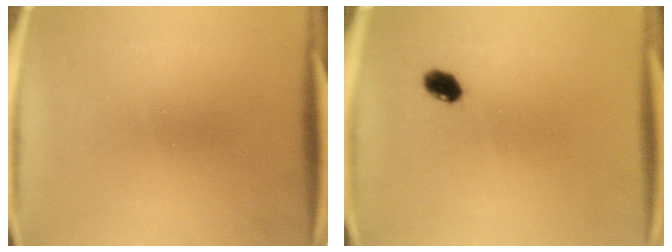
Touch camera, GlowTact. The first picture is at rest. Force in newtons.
{"total": 3.1}